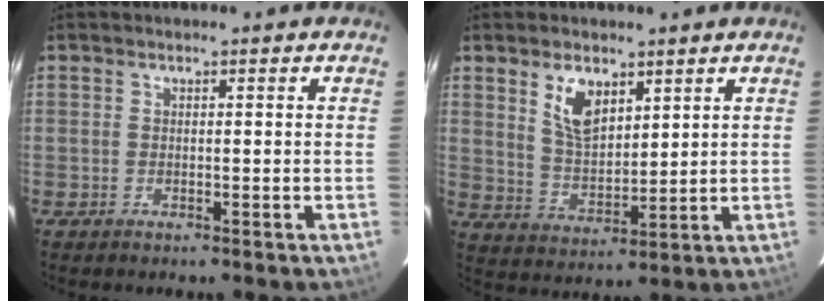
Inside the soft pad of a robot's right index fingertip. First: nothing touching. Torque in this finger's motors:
{"motor_torque": [0.21, 0.16, 0.15, 0.08]}